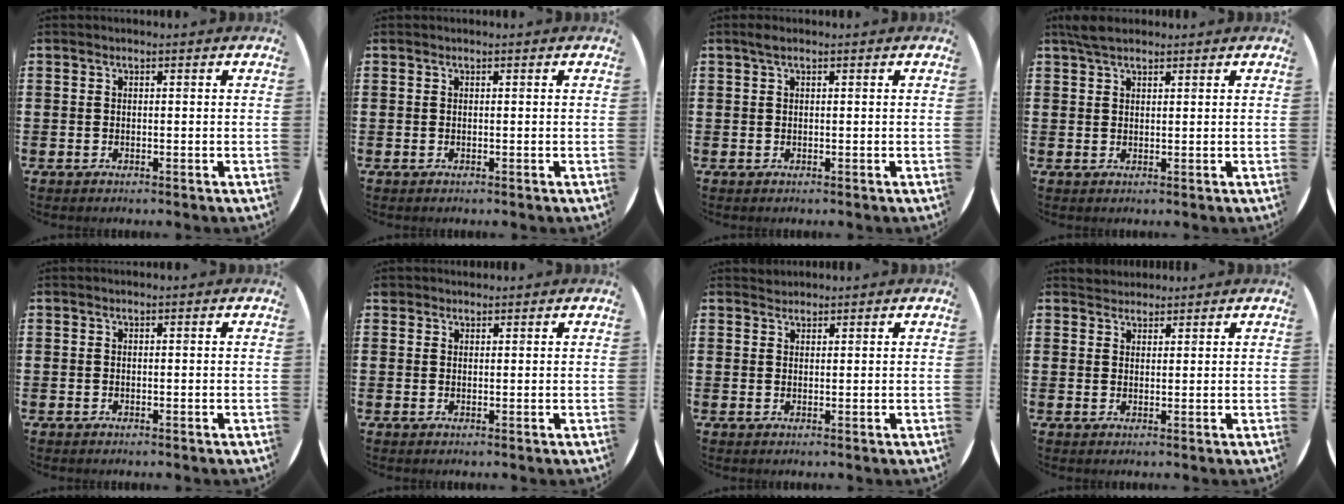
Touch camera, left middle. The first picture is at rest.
{"total": 0.0}
{"total": 0.9, "force": [0.5, 0.2, 0.7], "torque": [-0.013, 0.004, 0.008]}
{"total": 2.9, "force": [2.4, 1.0, 1.4], "torque": [-0.034, 0.007, 0.045]}
{"total": 0.0}
{"total": 1.1, "force": [1.1, 0.4, 0.0], "torque": [-0.002, 0.001, 0.021]}
{"total": 1.1, "force": [1.1, 0.2, -0.2], "torque": [0.002, 0.002, 0.021]}
{"total": 2.0, "force": [1.9, 0.6, -0.3], "torque": [0.001, 0.002, 0.039]}